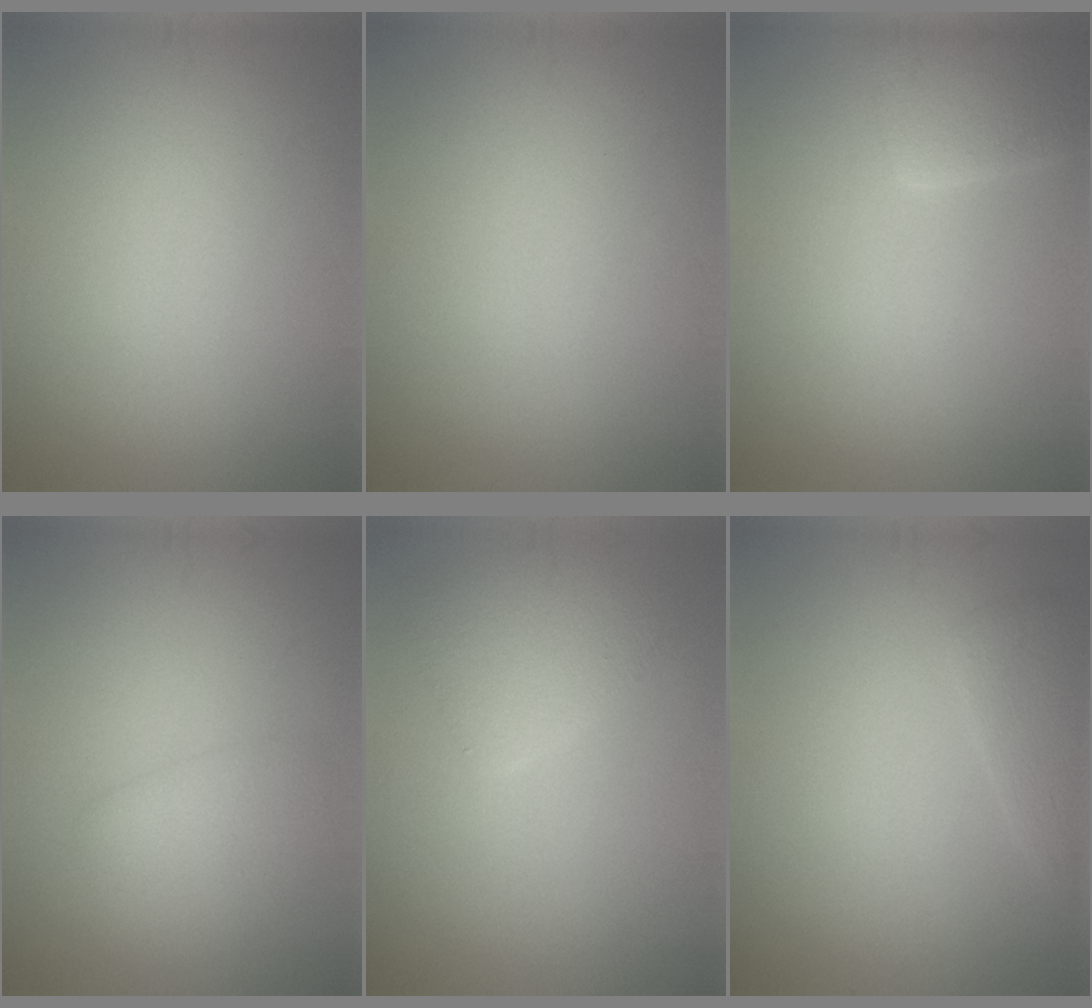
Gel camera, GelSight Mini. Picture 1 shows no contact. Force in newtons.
{"total": 0.0}
{"total": 4.1, "press": 4.1, "slide": 0.4}
{"total": 2.6, "press": 2.6, "slide": 0.1}
{"total": 3.0, "press": 3.0, "slide": 0.2}
{"total": 2.2, "press": 2.1, "slide": 0.2}